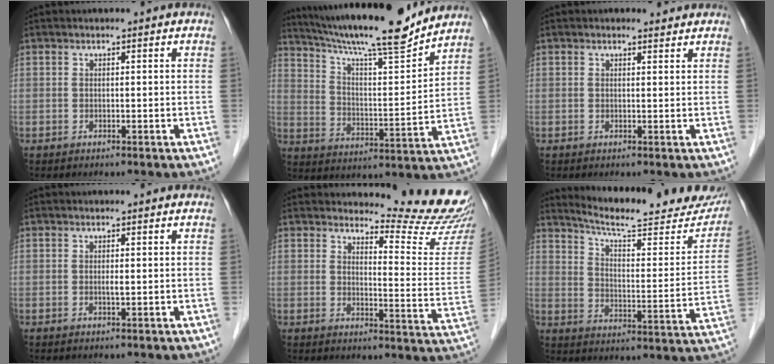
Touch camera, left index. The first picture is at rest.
{"total": 18.3, "force": [16.2, 0.6, 8.4], "torque": [-0.147, -0.002, 0.257]}
{"total": 1.3, "force": [1.2, 0.5, 0.2], "torque": [-0.009, -0.002, 0.013]}
{"total": 0.7, "force": [-0.1, 0.0, 0.6], "torque": [-0.015, -0.005, -0.002]}
{"total": 13.5, "force": [13.2, -0.9, 2.4], "torque": [-0.029, -0.119, 0.145]}
{"total": 23.0, "force": [20.9, 3.4, 9.0], "torque": [-0.126, -0.055, 0.270]}